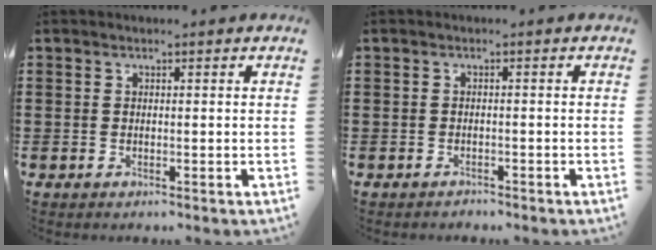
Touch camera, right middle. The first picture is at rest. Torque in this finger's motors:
{"motor_torque": [0.20, -0.04, 0.02, -0.01]}